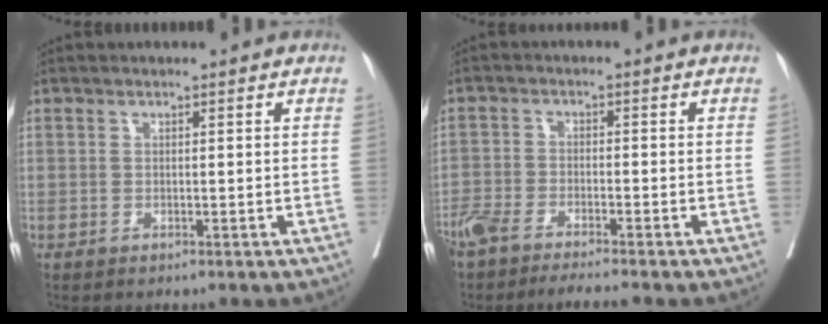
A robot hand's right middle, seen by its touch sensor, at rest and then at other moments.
{"total": 7.5, "force": [-6.7, 0.3, 3.5], "torque": [-0.056, -0.011, -0.114]}